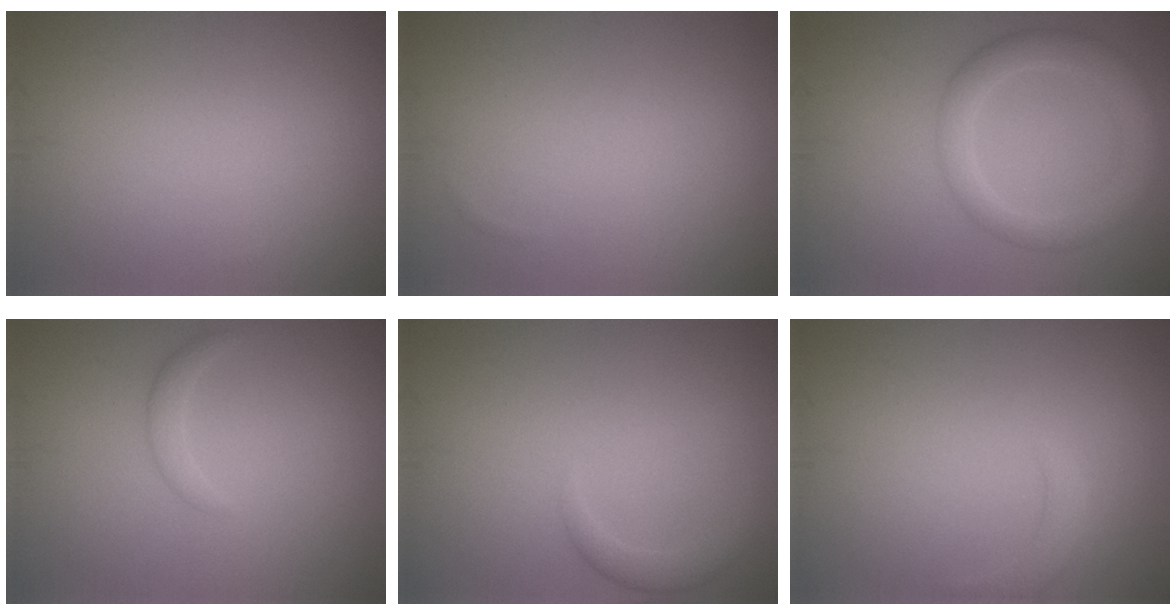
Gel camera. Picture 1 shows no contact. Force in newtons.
{"total": 0.0}
{"total": 4.1, "press": 4.1, "slide": 0.1}
{"total": 1.2, "press": 1.1, "slide": 0.2}
{"total": 1.7, "press": 1.7, "slide": 0.1}
{"total": 1.6, "press": 1.6, "slide": 0.3}